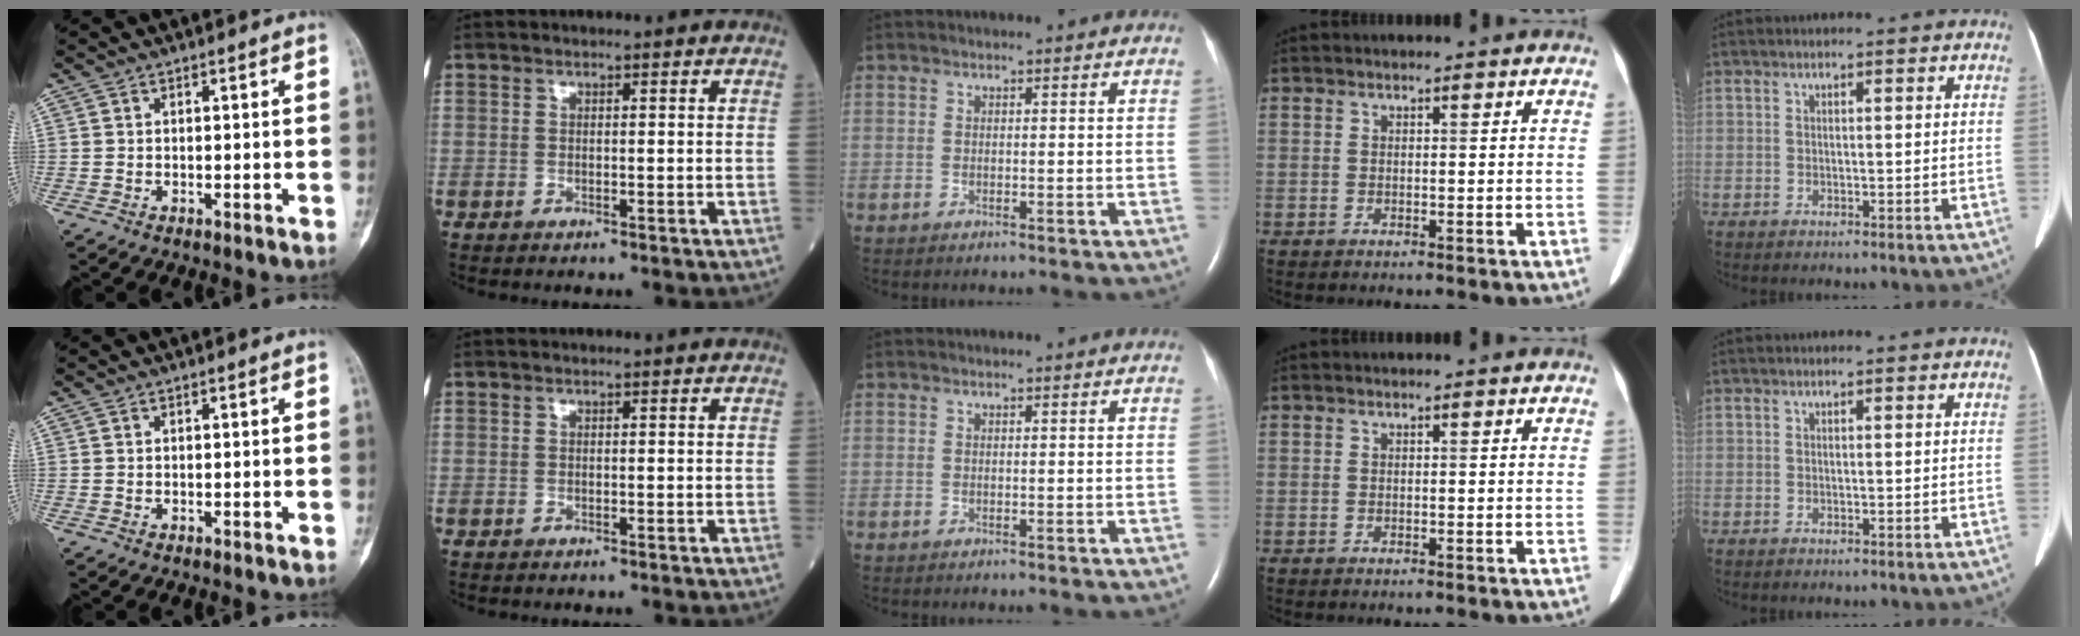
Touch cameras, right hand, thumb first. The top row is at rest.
{}